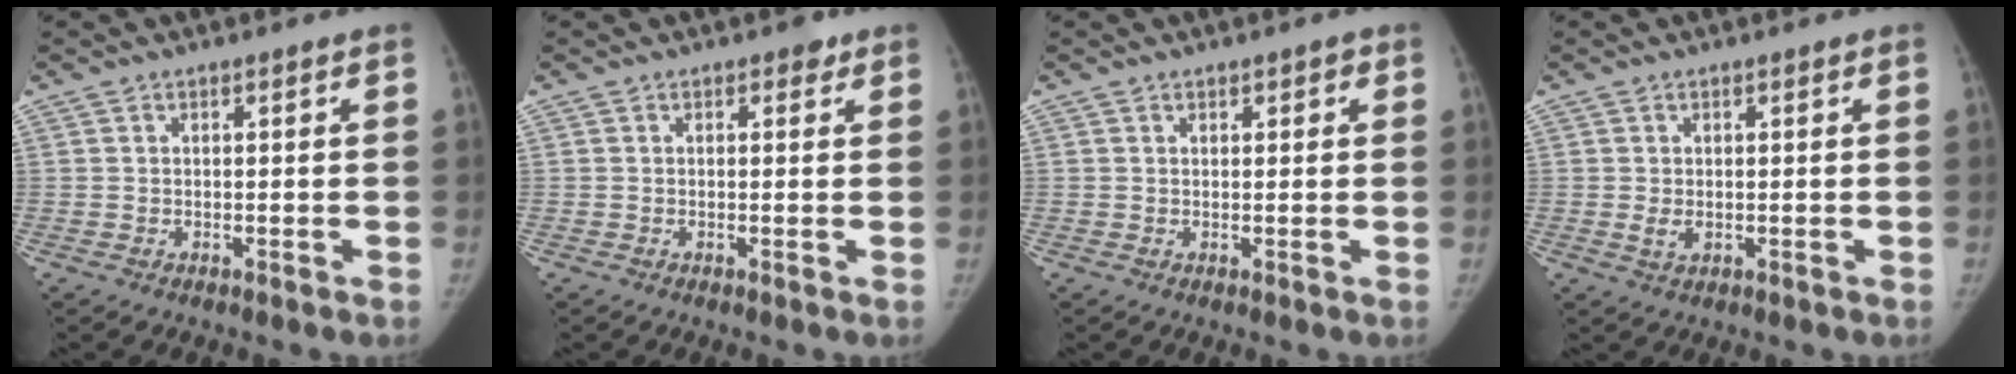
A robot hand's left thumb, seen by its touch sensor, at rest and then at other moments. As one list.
[{"total": 1.4, "force": [0.8, 0.9, 0.7], "torque": [0.003, -0.002, 0.005]}, {"total": 1.5, "force": [0.8, 0.8, 1.0], "torque": [-0.002, -0.001, 0.009]}, {"total": 2.1, "force": [0.0, 1.2, 1.7], "torque": [-0.031, -0.007, 0.003]}]